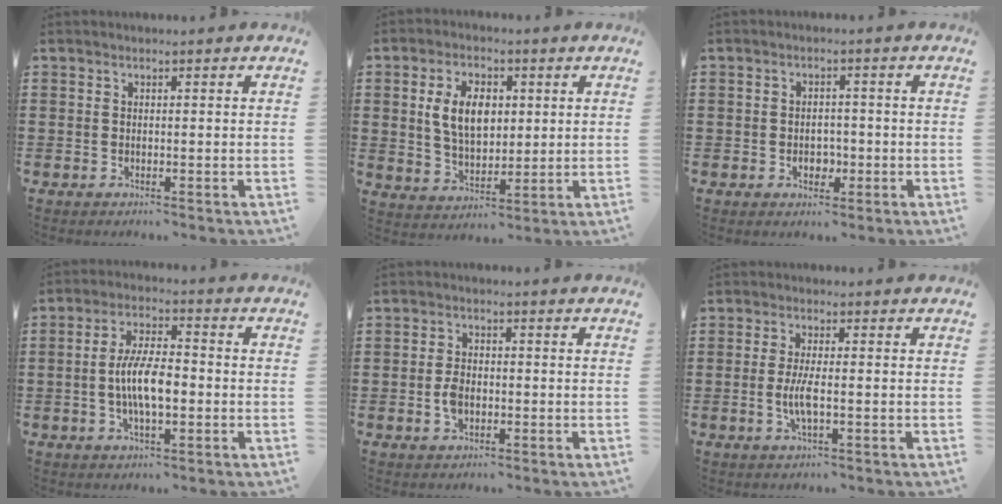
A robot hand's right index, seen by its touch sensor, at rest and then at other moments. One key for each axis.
{"total": 7.8, "fx": 1.6, "fy": 4.8, "fz": 5.9, "tx": -0.133, "ty": 0.009, "tz": 0.021}
{"total": 2.9, "fx": -0.8, "fy": 2.2, "fz": 1.7, "tx": -0.027, "ty": 0.001, "tz": -0.019}
{"total": 8.0, "fx": -1.2, "fy": 3.1, "fz": 7.3, "tx": -0.155, "ty": -0.001, "tz": -0.029}
{"total": 3.1, "fx": -0.7, "fy": 2.0, "fz": 2.3, "tx": -0.052, "ty": -0.002, "tz": -0.014}
{"total": 3.9, "fx": -0.8, "fy": 0.8, "fz": 3.8, "tx": -0.088, "ty": -0.010, "tz": -0.021}